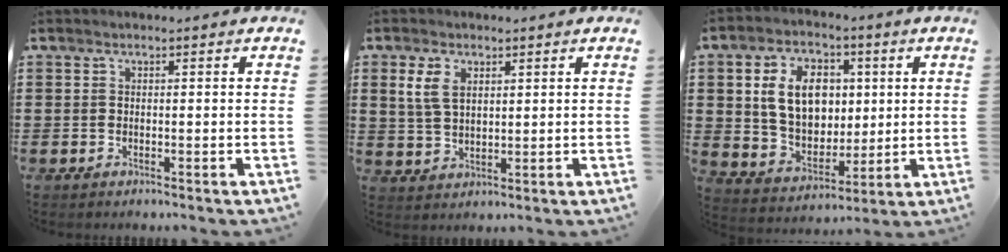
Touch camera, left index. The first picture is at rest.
{"total": 4.4, "force": [1.8, 2.7, 3.0], "torque": [-0.069, 0.010, 0.032]}
{"total": 10.7, "force": [2.3, 7.9, 6.8], "torque": [-0.152, 0.016, 0.041]}